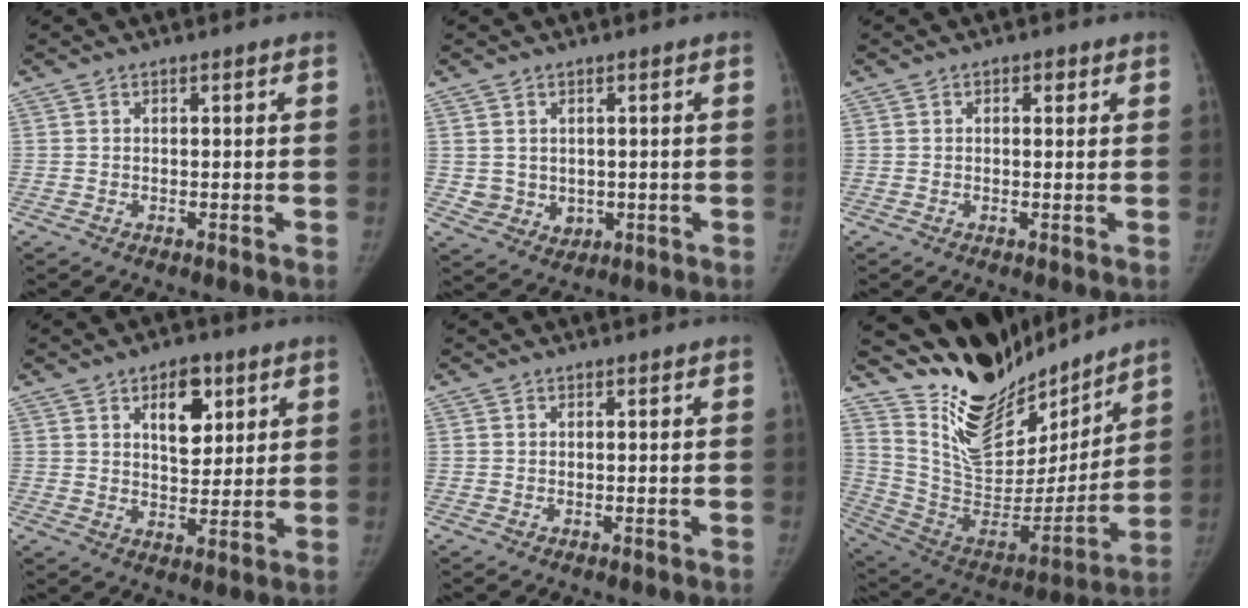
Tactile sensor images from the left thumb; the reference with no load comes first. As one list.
[{"total": 4.7, "force": [0.7, 4.4, 1.6], "torque": [-0.008, -0.007, 0.025]}, {"total": 1.5, "force": [0.7, 1.1, 0.9], "torque": [0.003, 0.001, 0.004]}, {"total": 8.4, "force": [3.9, 4.8, 5.6], "torque": [-0.048, -0.020, 0.060]}, {"total": 0.0}, {"total": 24.1, "force": [20.0, 9.7, 9.2], "torque": [-0.115, -0.120, 0.341]}]